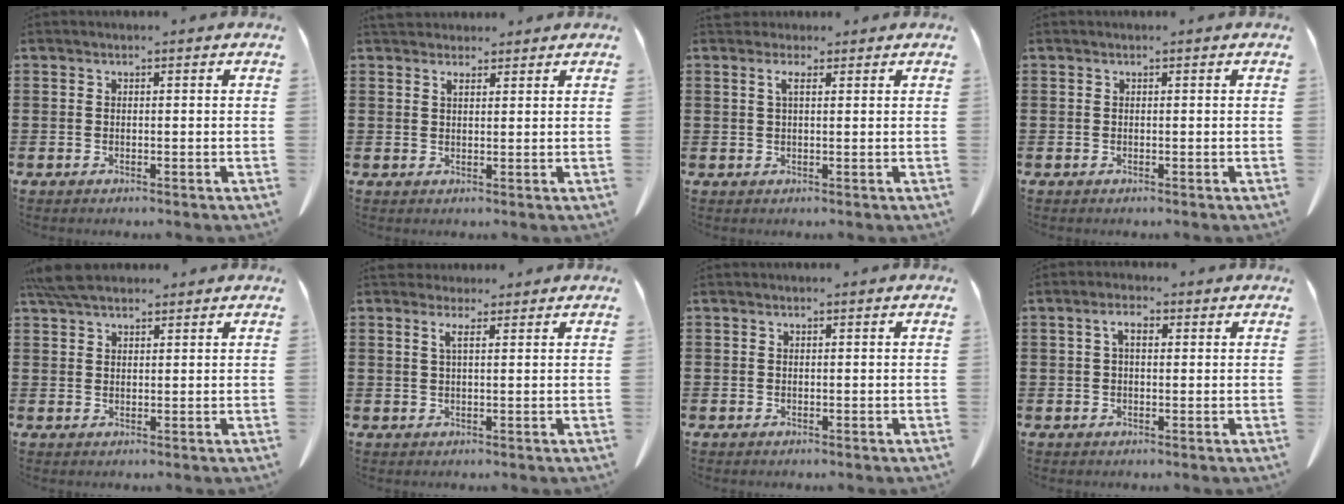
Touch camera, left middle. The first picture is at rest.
{"total": 2.0, "force": [1.8, 0.6, 0.7], "torque": [-0.010, -0.003, 0.033]}
{"total": 2.4, "force": [1.3, 0.7, 2.0], "torque": [-0.043, 0.002, 0.023]}
{"total": 0.0}
{"total": 5.0, "force": [4.1, 1.5, 2.5], "torque": [-0.060, -0.004, 0.080]}
{"total": 2.4, "force": [1.7, 0.5, 1.7], "torque": [-0.038, 0.000, 0.031]}
{"total": 0.0}
{"total": 3.2, "force": [0.9, 1.5, 2.7], "torque": [-0.057, 0.010, 0.014]}